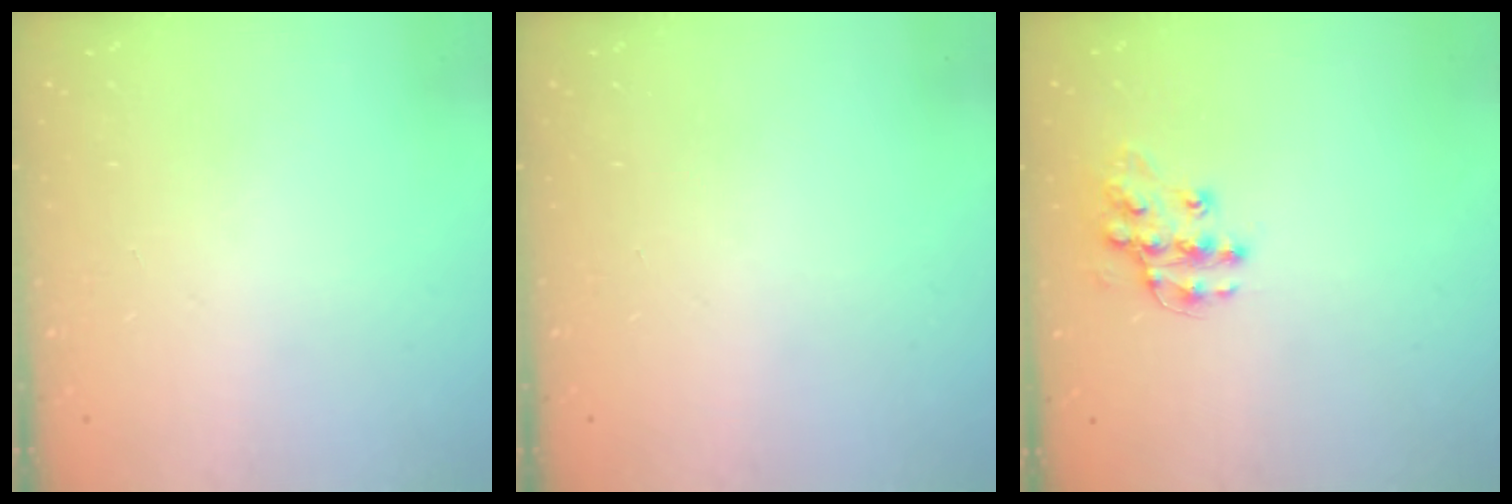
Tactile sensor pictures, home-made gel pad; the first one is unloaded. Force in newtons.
{"total": 0.0}
{"total": 12.2, "press": 12.2, "slide": 0.9}